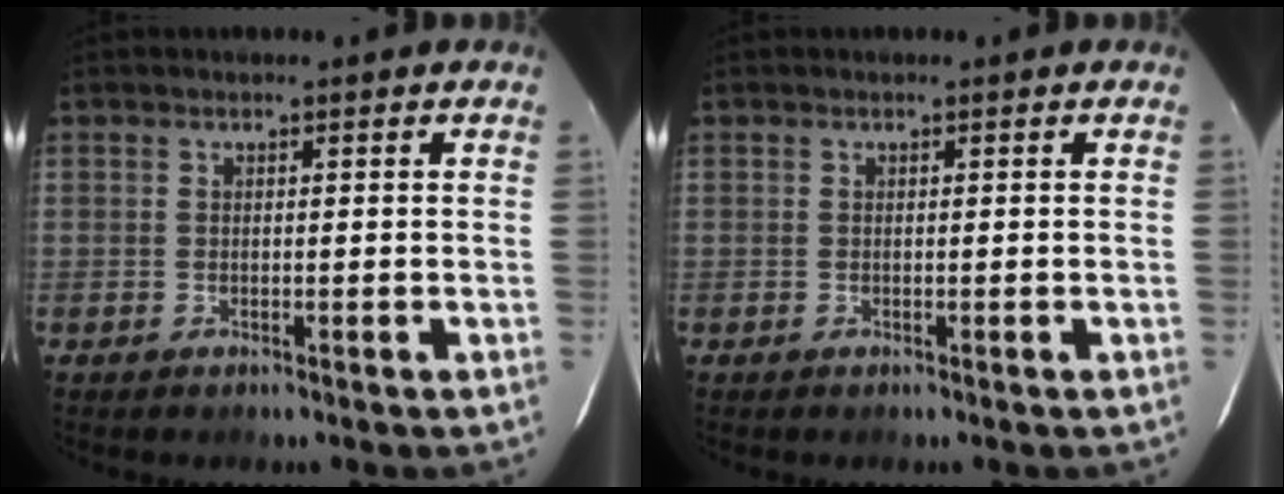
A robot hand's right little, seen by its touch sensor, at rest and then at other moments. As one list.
[{"total": 0.0}]